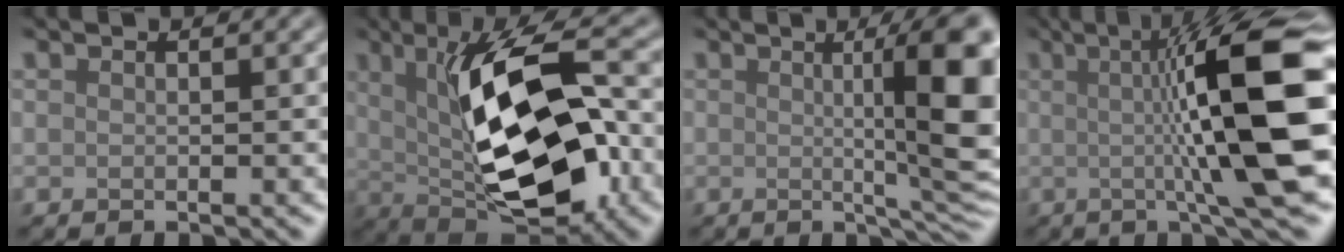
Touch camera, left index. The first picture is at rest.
{"total": 13.2, "force": [0.7, 5.5, 11.9], "torque": [-0.183, 0.004, 0.009]}
{"total": 10.0, "force": [0.9, 2.2, 9.7], "torque": [-0.110, 0.002, 0.015]}
{"total": 12.2, "force": [0.8, 2.1, 12.0], "torque": [-0.152, 0.005, 0.010]}